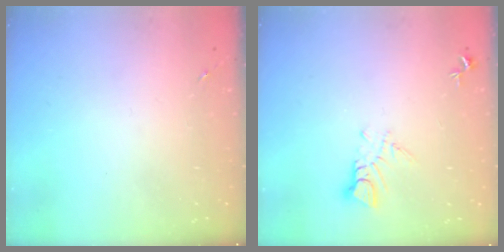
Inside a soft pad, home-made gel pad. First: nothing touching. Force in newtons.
{"total": 4.3, "press": 4.3, "slide": 0.3}